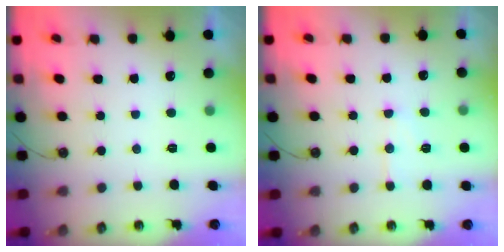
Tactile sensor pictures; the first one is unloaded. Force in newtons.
{"total": 6.8, "press": 6.8, "slide": 0.4}